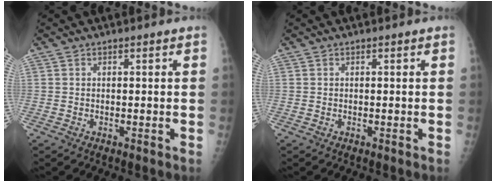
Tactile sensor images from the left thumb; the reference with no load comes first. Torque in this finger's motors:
{"motor_torque": [0.02, 0.02, -0.05, -0.02, 0.00]}